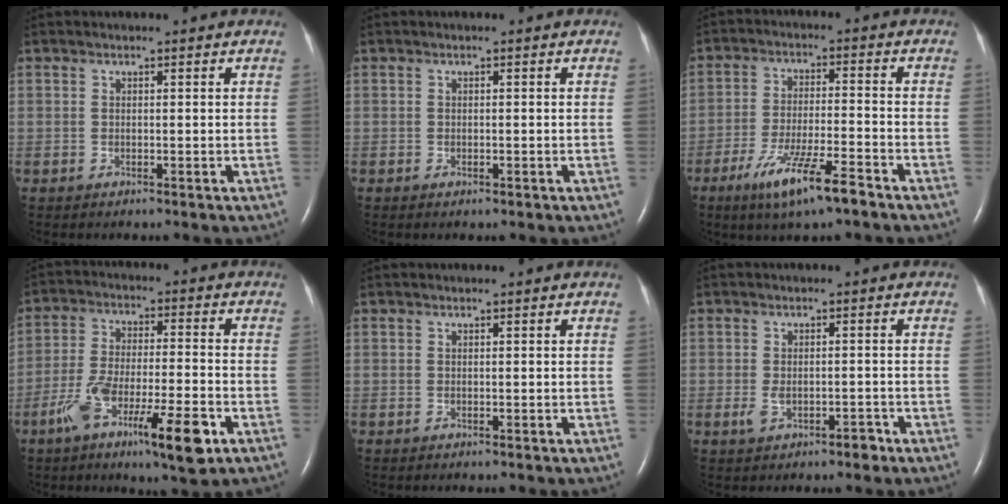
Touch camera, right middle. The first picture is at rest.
{"total": 0.6, "force": [-0.3, 0.3, 0.4], "torque": [-0.006, 0.000, 0.001]}
{"total": 9.9, "force": [-6.3, 0.7, 7.5], "torque": [-0.141, -0.019, -0.109]}
{"total": 13.4, "force": [-6.8, 2.0, 11.4], "torque": [-0.205, -0.013, -0.113]}
{"total": 0.0}
{"total": 3.3, "force": [-1.7, 0.6, 2.8], "torque": [-0.054, -0.004, -0.030]}